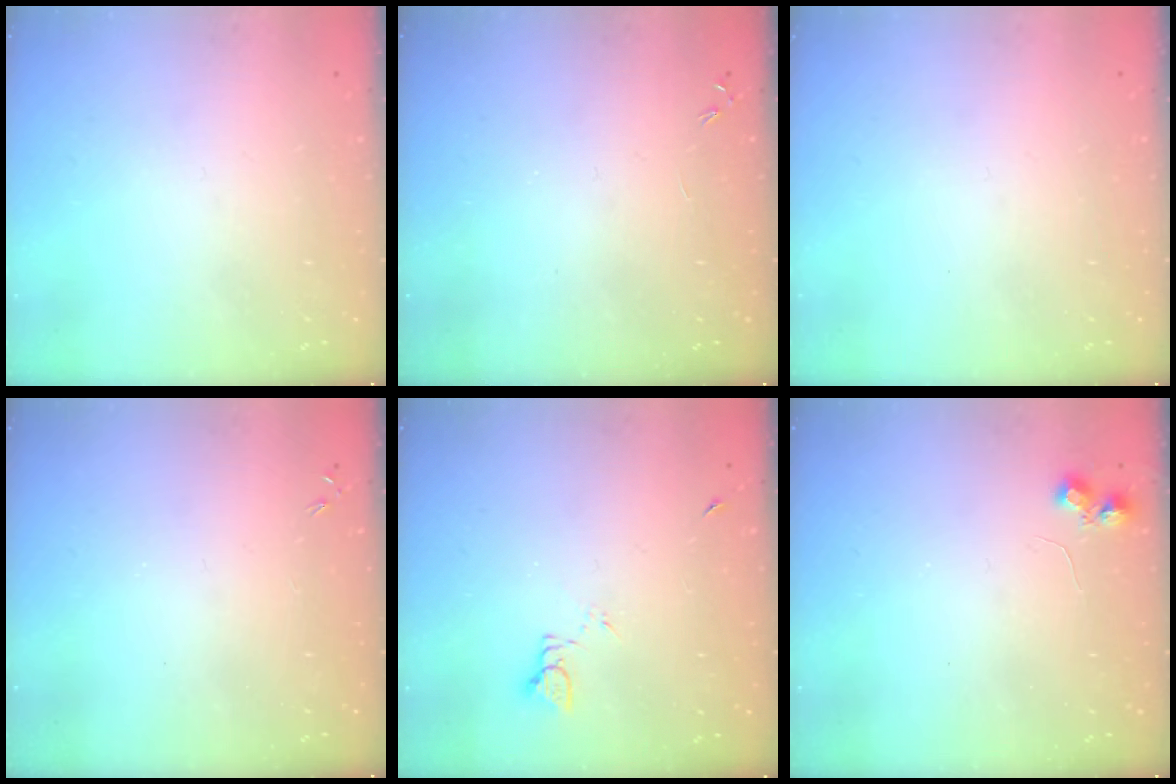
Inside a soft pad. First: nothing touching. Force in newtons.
{"total": 0.0}
{"total": 0.0}
{"total": 0.0}
{"total": 2.4, "press": 2.4, "slide": 0.3}
{"total": 5.2, "press": 5.1, "slide": 0.7}